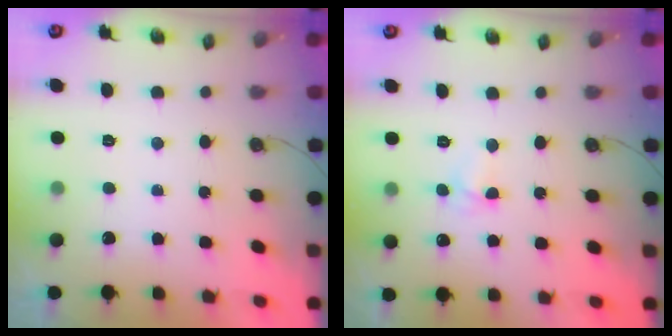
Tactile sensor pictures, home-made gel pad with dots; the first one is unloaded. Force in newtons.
{"total": 4.7, "press": 4.7, "slide": 0.5}